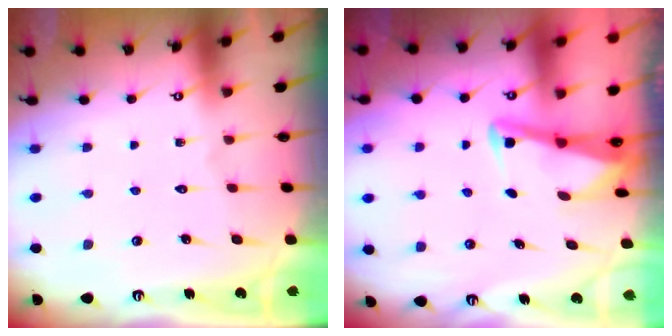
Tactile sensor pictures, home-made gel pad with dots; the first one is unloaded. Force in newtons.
{"total": 3.0, "press": 3.0, "slide": 0.4}